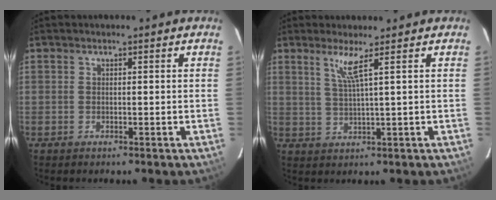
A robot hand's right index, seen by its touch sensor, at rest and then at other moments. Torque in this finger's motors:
{"motor_torque": [0.14, 0.05, 0.16, 0.06]}